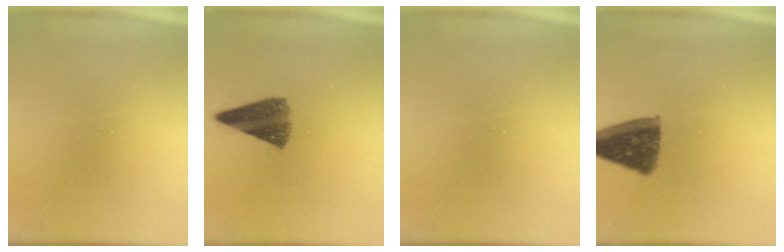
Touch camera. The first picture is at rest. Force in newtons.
{"total": 7.6}
{"total": 0.0}
{"total": 10.9}